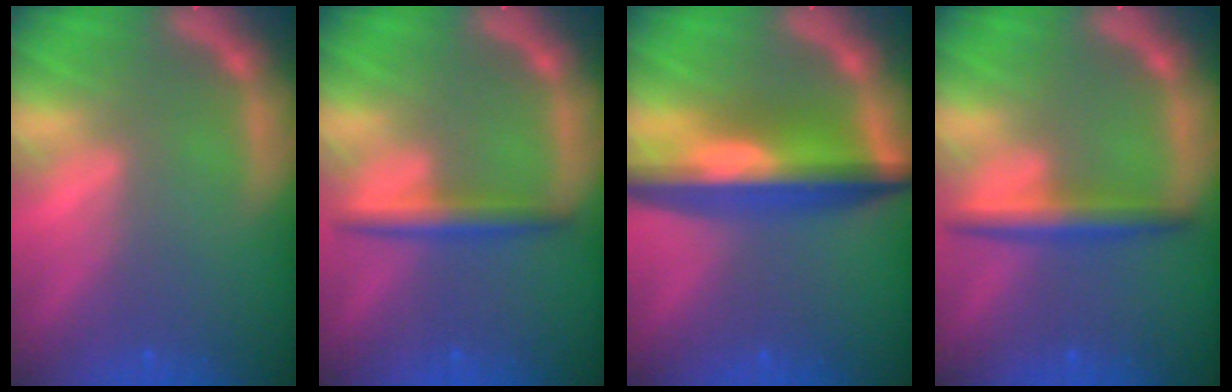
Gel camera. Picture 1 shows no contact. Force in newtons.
{"total": 3.0}
{"total": 9.0}
{"total": 3.5}